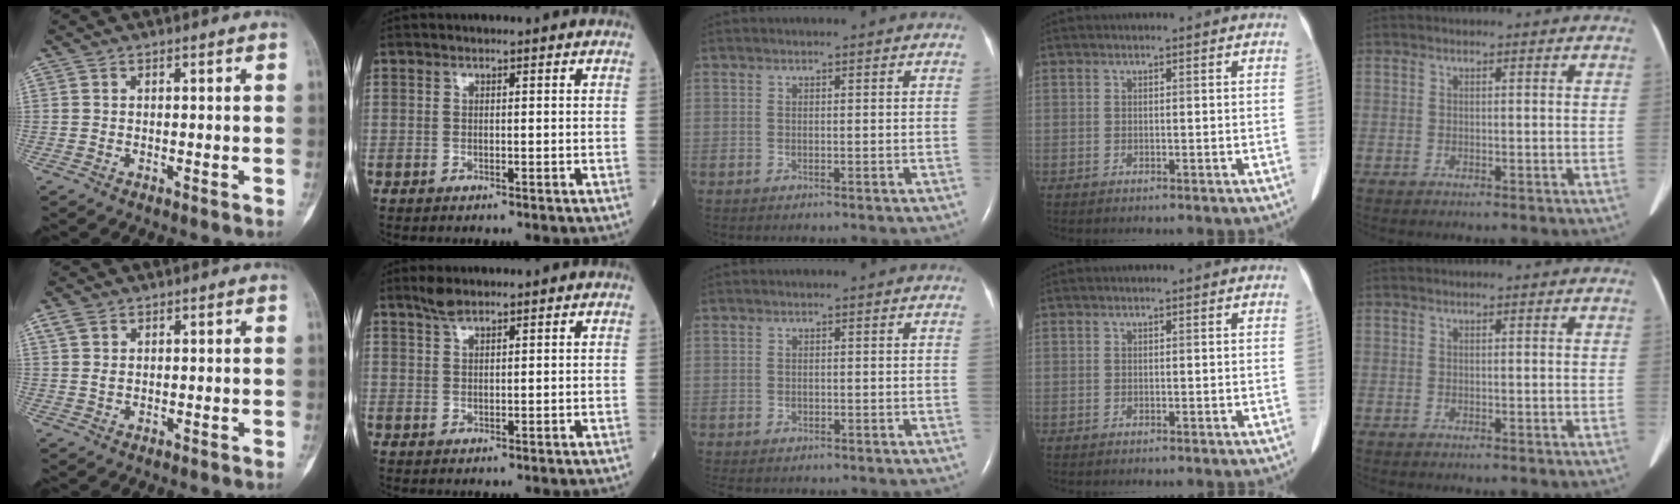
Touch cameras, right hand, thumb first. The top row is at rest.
{"thumb": {"total": 2.5, "force": [1.3, 1.6, 1.4], "torque": [-0.030, 0.002, 0.029]}, "index": {"total": 2.3, "force": [2.0, 0.5, 1.1], "torque": [-0.027, 0.008, 0.042]}, "middle": {"total": 0.9, "force": [-0.6, 0.6, 0.3], "torque": [-0.013, 0.000, -0.009]}}